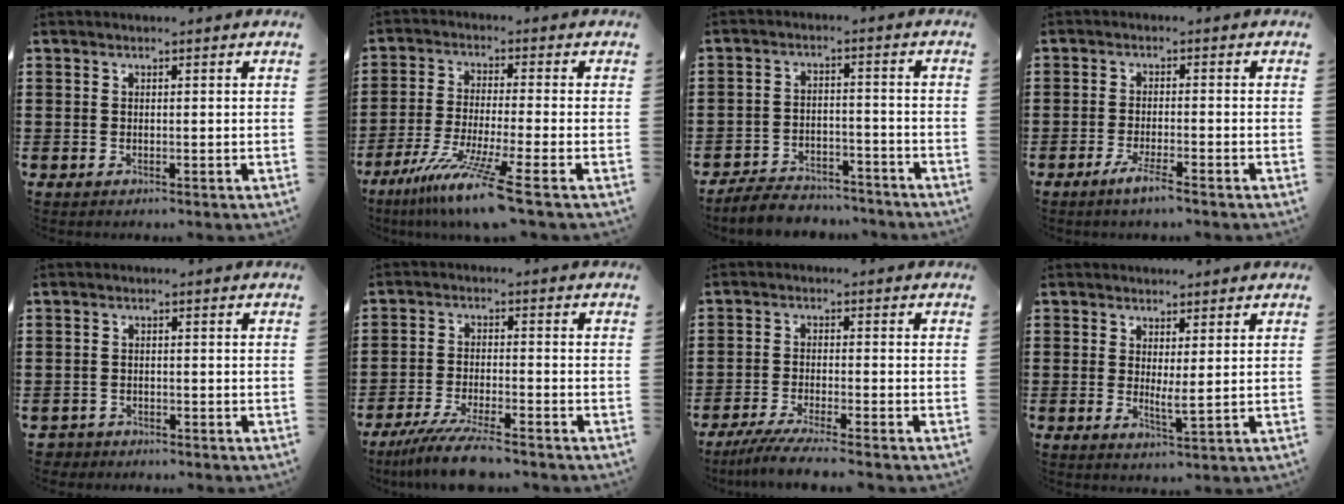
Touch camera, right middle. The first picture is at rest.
{"total": 9.2, "force": [-6.6, -1.0, 6.4], "torque": [-0.135, -0.025, -0.133]}
{"total": 4.9, "force": [-4.8, 0.9, 0.4], "torque": [-0.013, 0.009, -0.099]}
{"total": 3.0, "force": [-2.1, 0.0, 2.1], "torque": [-0.043, -0.001, -0.041]}
{"total": 1.8, "force": [-1.7, 0.5, -0.2], "torque": [-0.003, 0.001, -0.039]}
{"total": 6.7, "force": [-5.8, 0.2, 3.4], "torque": [-0.077, -0.015, -0.112]}
{"total": 4.3, "force": [-3.9, -0.3, 1.8], "torque": [-0.042, -0.014, -0.077]}
{"total": 2.1, "force": [1.0, 0.1, 1.8], "torque": [-0.024, -0.011, 0.014]}